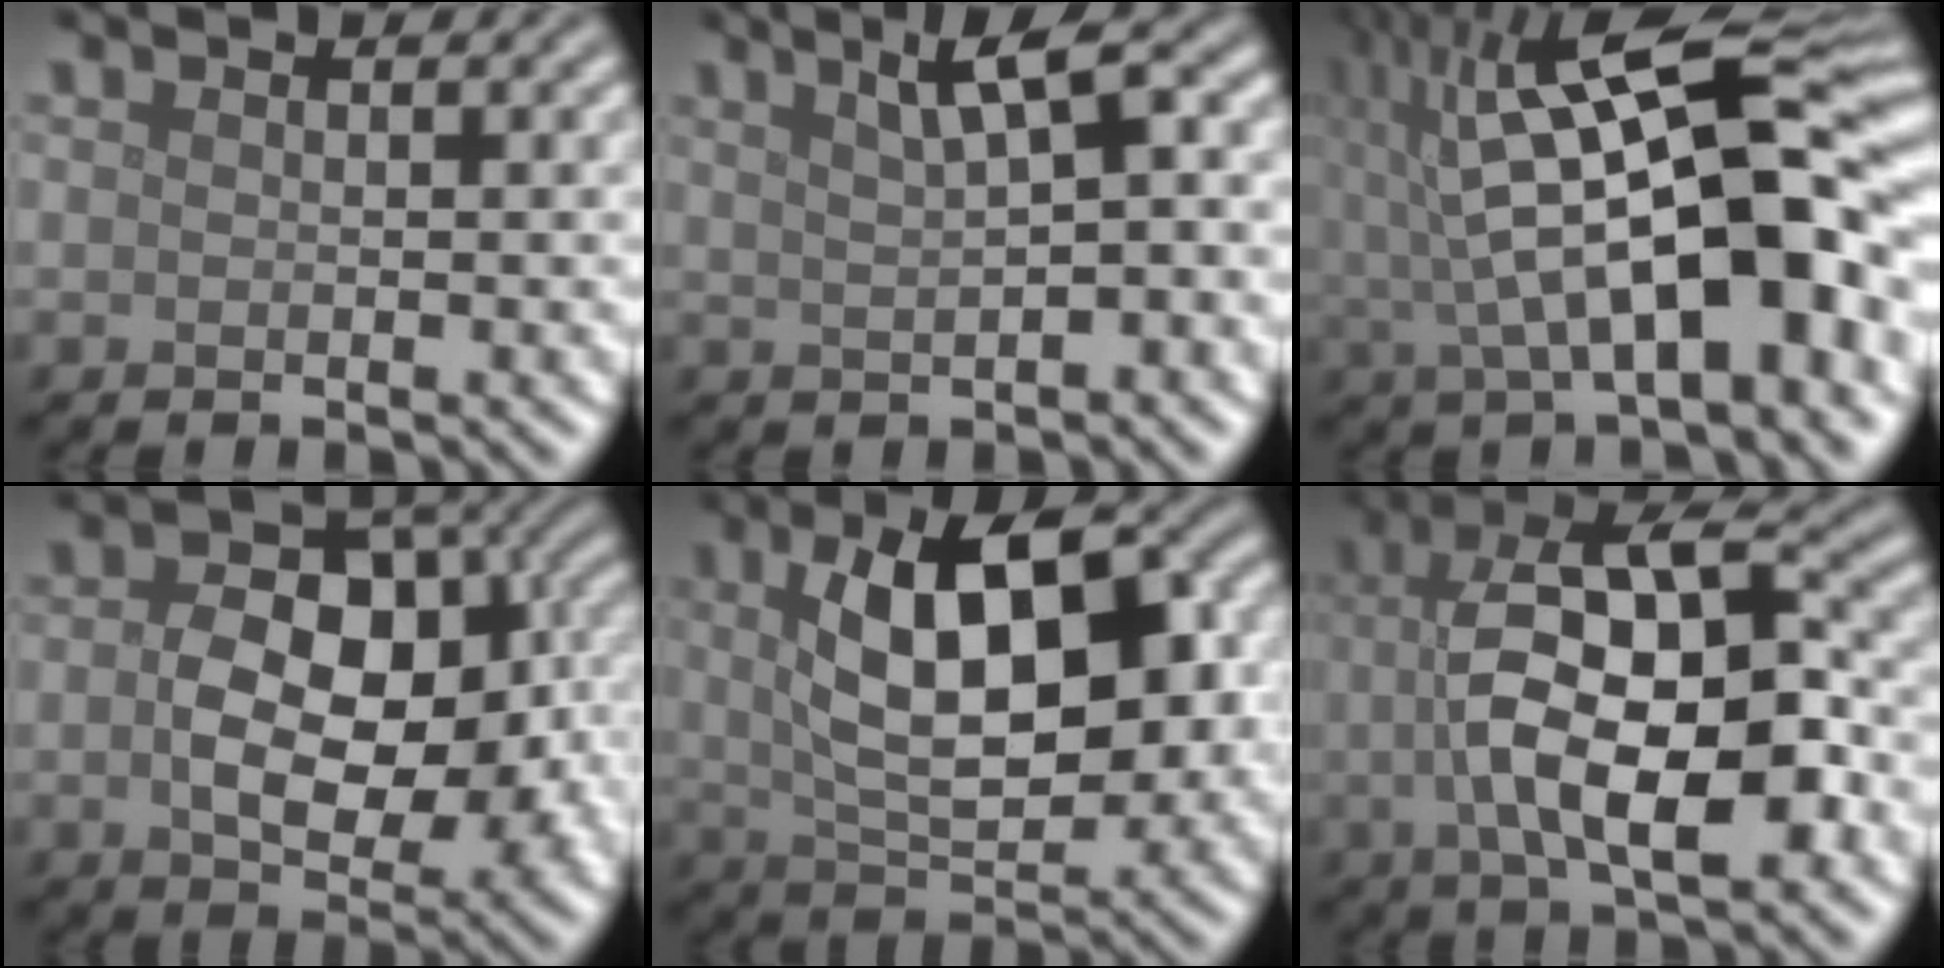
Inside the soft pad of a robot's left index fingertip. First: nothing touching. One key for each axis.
{"total": 5.9, "fx": 2.3, "fy": 1.8, "fz": 5.2, "tx": -0.076, "ty": 0.019, "tz": 0.036}
{"total": 16.2, "fx": 1.5, "fy": 6.2, "fz": 15.0, "tx": -0.219, "ty": 0.022, "tz": 0.026}
{"total": 9.9, "fx": -0.5, "fy": 6.2, "fz": 7.7, "tx": -0.120, "ty": 0.004, "tz": -0.004}
{"total": 10.6, "fx": 1.6, "fy": 5.2, "fz": 9.1, "tx": -0.138, "ty": 0.012, "tz": 0.025}
{"total": 10.5, "fx": -0.6, "fy": 4.3, "fz": 9.6, "tx": -0.161, "ty": 0.003, "tz": -0.008}